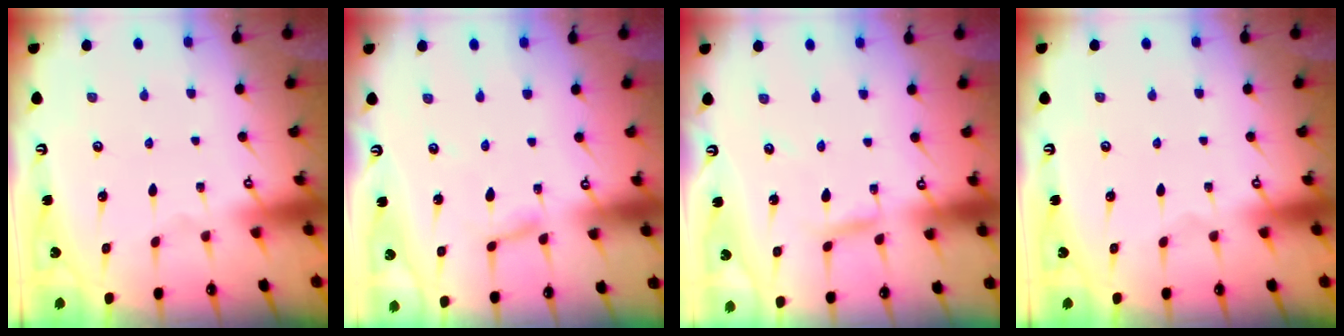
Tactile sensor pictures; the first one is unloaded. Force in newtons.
{"total": 2.8, "press": 2.7, "slide": 0.3}
{"total": 2.8, "press": 2.8, "slide": 0.2}
{"total": 0.0}